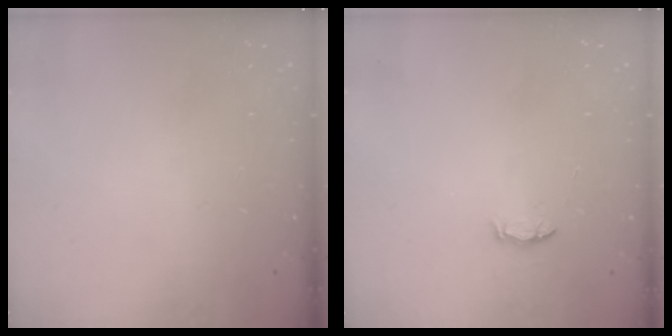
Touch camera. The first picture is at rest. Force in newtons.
{"total": 3.6, "press": 3.5, "slide": 0.3}